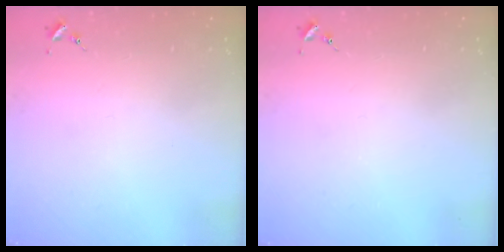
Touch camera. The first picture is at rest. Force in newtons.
{"total": 0.0}